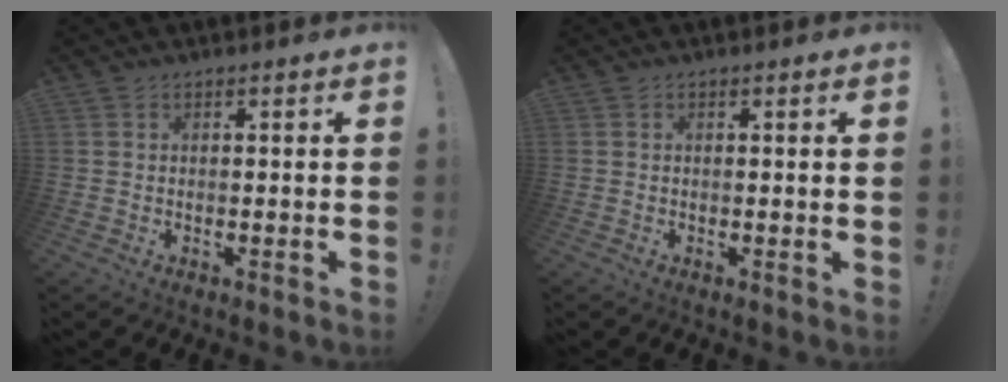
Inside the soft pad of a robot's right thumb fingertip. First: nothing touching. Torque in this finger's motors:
{"motor_torque": [0.22, 0.09, -0.18, 0.10, 0.05]}